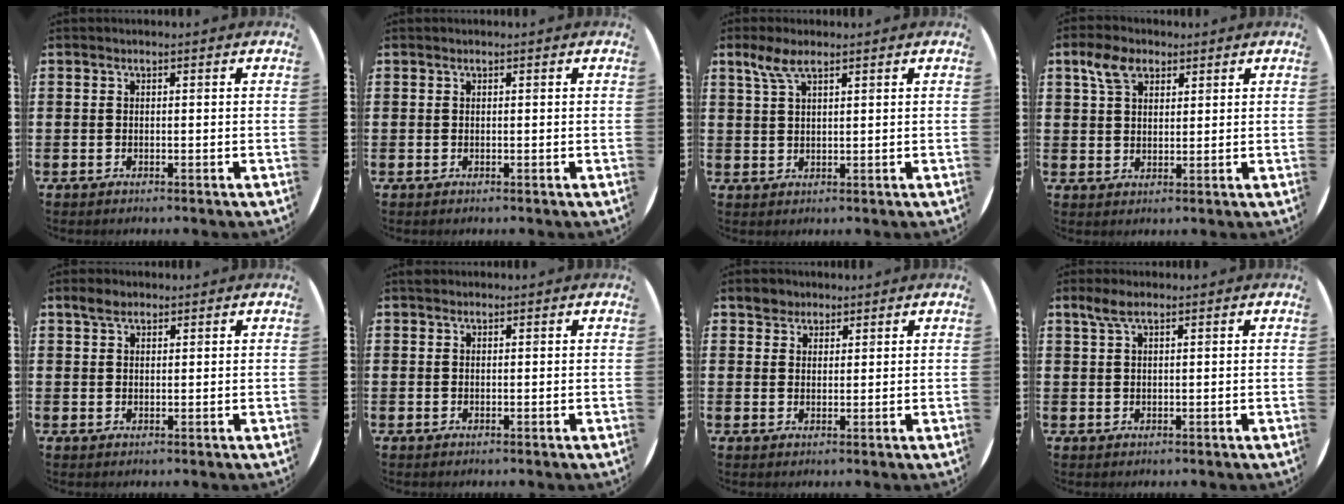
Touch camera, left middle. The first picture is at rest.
{"total": 0.0}
{"total": 3.8, "force": [2.5, 1.1, 2.6], "torque": [-0.057, 0.006, 0.045]}
{"total": 4.7, "force": [2.9, 2.8, 2.3], "torque": [-0.046, 0.008, 0.052]}
{"total": 2.4, "force": [1.9, 1.1, 1.0], "torque": [-0.006, 0.001, 0.031]}
{"total": 0.8, "force": [0.7, 0.3, -0.1], "torque": [0.010, 0.000, 0.011]}
{"total": 2.6, "force": [2.1, 1.5, -0.1], "torque": [0.012, 0.001, 0.038]}
{"total": 2.5, "force": [1.6, 0.8, 1.7], "torque": [-0.036, 0.007, 0.028]}